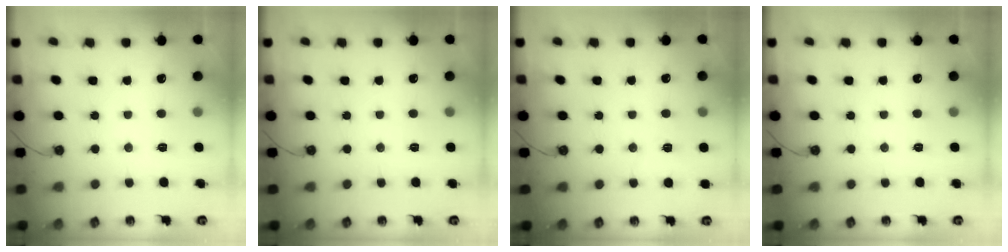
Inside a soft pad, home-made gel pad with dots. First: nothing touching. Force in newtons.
{"total": 0.0}
{"total": 5.7, "press": 5.7, "slide": 0.4}
{"total": 0.0}